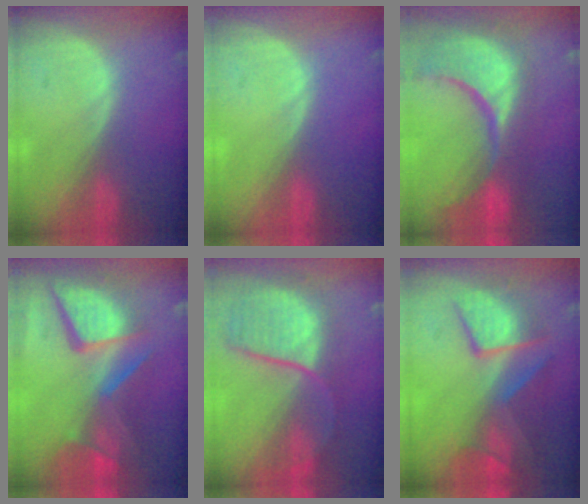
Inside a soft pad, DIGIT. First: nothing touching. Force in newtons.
{"total": 0.0}
{"total": 15.3, "press": 12.1, "slide": 9.4}
{"total": 13.1, "press": 10.8, "slide": 7.5}
{"total": 9.8, "press": 9.1, "slide": 3.4}
{"total": 10.0, "press": 8.7, "slide": 4.9}